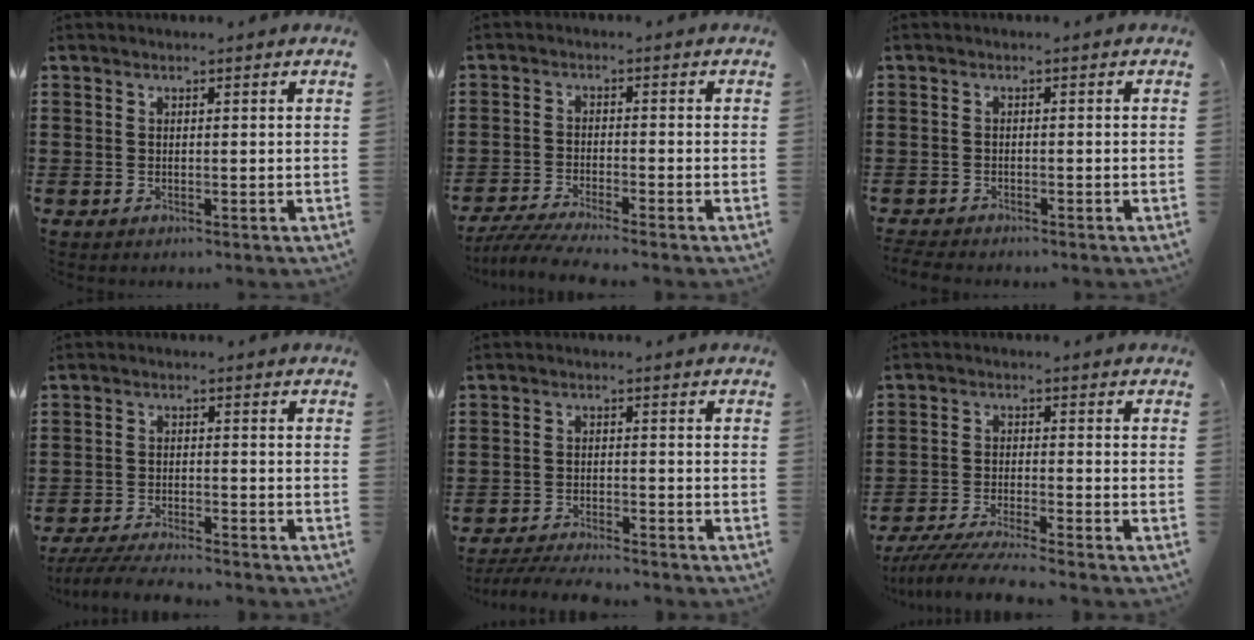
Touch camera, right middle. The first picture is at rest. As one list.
[{"total": 4.1, "force": [-3.8, -0.1, 1.5], "torque": [-0.047, -0.015, -0.079]}, {"total": 1.5, "force": [-1.5, 0.2, 0.1], "torque": [-0.006, -0.001, -0.031]}, {"total": 4.4, "force": [-4.2, 0.2, 1.3], "torque": [-0.034, -0.009, -0.087]}, {"total": 4.0, "force": [-3.9, 0.2, 0.9], "torque": [-0.023, -0.003, -0.081]}, {"total": 5.1, "force": [-4.7, -0.1, 1.9], "torque": [-0.052, -0.020, -0.097]}]